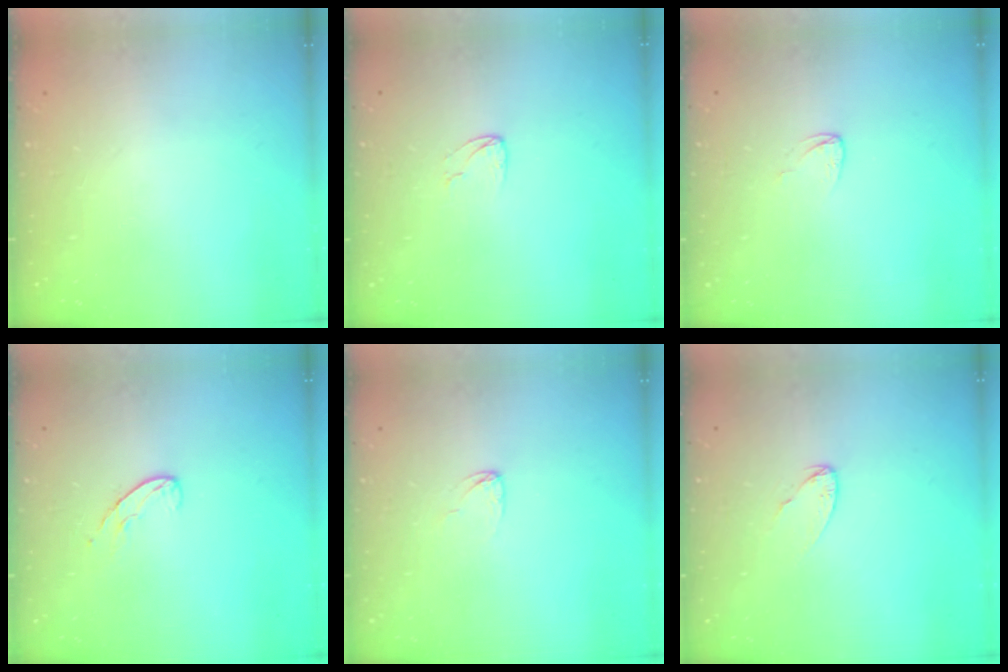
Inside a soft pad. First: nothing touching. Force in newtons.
{"total": 3.8, "press": 3.8, "slide": 0.3}
{"total": 3.6, "press": 3.6, "slide": 0.2}
{"total": 5.8, "press": 5.8, "slide": 0.4}
{"total": 2.9, "press": 2.9, "slide": 0.2}
{"total": 3.9, "press": 3.9, "slide": 0.4}